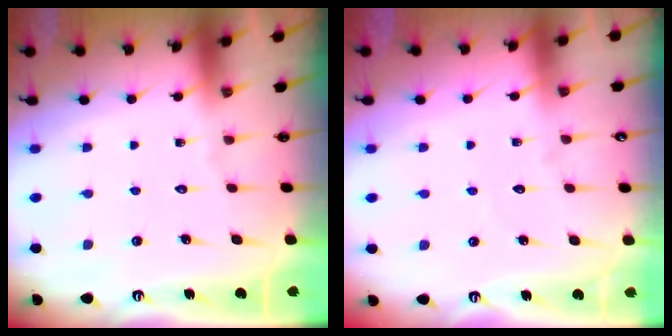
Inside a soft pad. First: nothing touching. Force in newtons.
{"total": 2.4, "press": 2.4, "slide": 0.2}